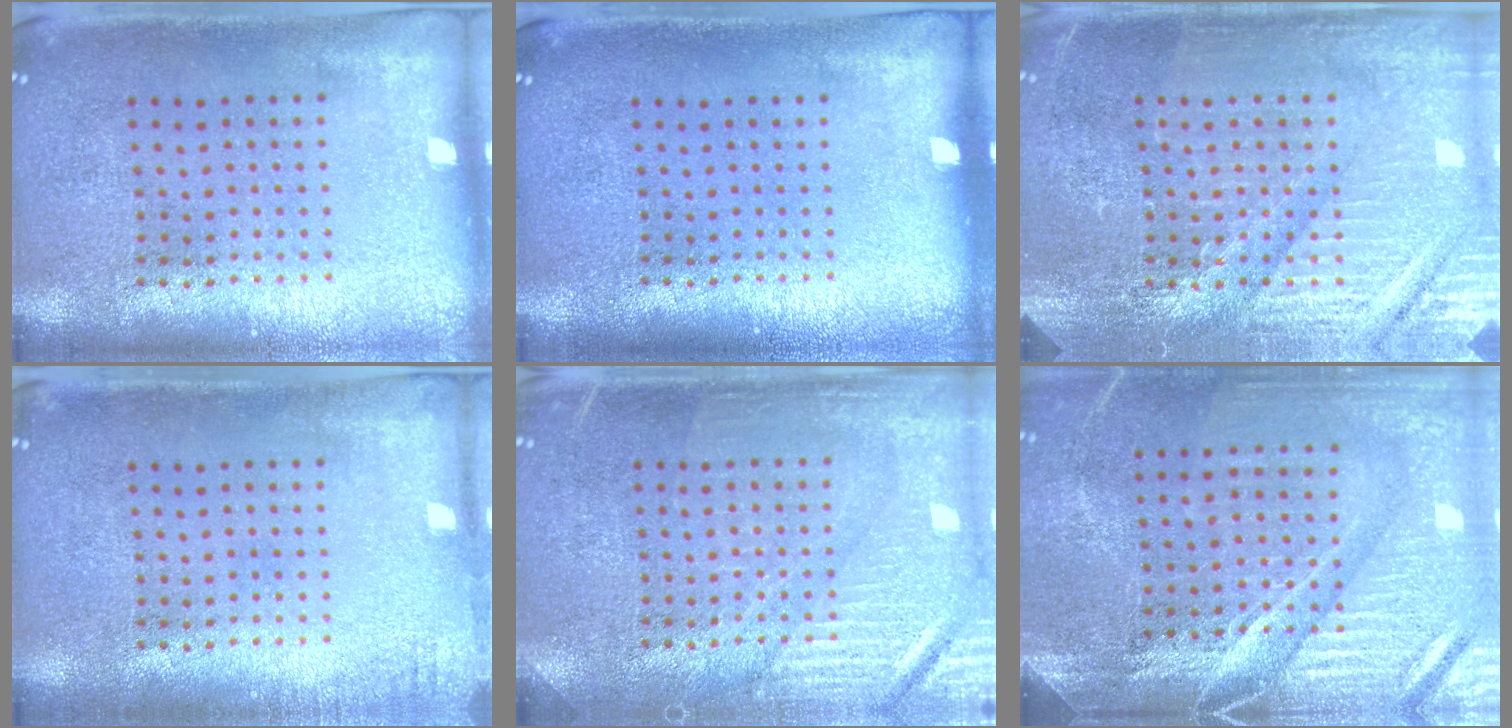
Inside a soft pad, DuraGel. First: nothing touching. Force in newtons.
{"total": 0.0}
{"total": 4.2, "press": 4.1, "slide": 1.2}
{"total": 1.0, "press": 1.0, "slide": 0.1}
{"total": 4.1, "press": 4.1, "slide": 0.7}
{"total": 4.4, "press": 3.9, "slide": 1.9}